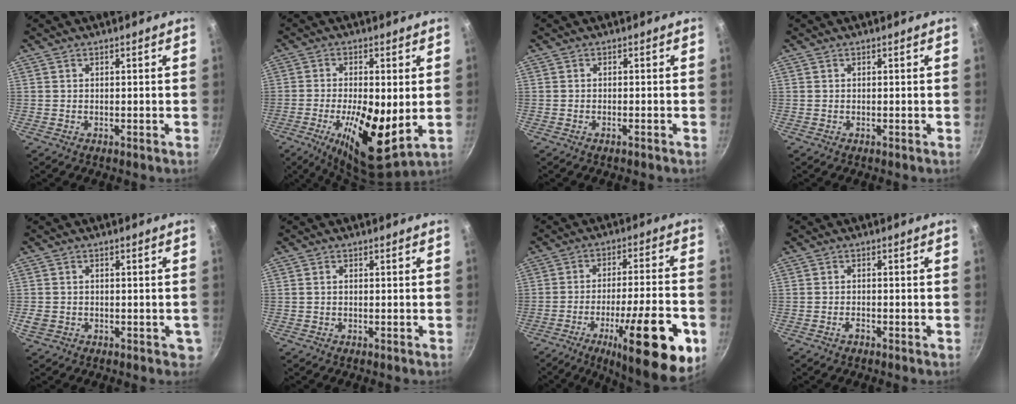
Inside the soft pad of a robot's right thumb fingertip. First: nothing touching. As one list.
[{"total": 13.8, "force": [-2.1, 4.8, 12.8], "torque": [-0.214, -0.014, -0.030]}, {"total": 0.8, "force": [-0.5, 0.0, 0.6], "torque": [-0.019, 0.004, -0.010]}, {"total": 0.0}, {"total": 4.4, "force": [-0.9, 3.3, 2.7], "torque": [-0.034, 0.001, -0.007]}, {"total": 0.6, "force": [0.0, 0.3, 0.5], "torque": [-0.011, 0.002, 0.001]}, {"total": 22.7, "force": [-9.1, 5.5, 20.1], "torque": [-0.271, 0.029, -0.130]}, {"total": 1.3, "force": [-0.9, 0.3, 0.9], "torque": [-0.020, 0.010, -0.019]}]